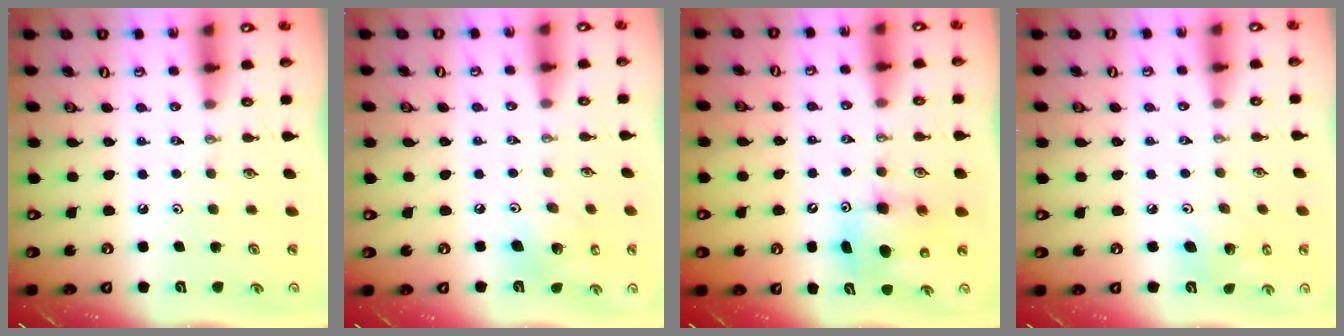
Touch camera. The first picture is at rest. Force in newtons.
{"total": 9.3, "press": 9.2, "slide": 1.6}
{"total": 8.3, "press": 8.0, "slide": 2.0}
{"total": 7.0, "press": 6.8, "slide": 1.7}